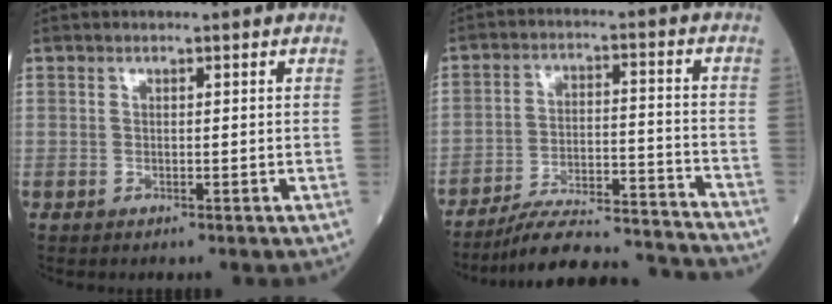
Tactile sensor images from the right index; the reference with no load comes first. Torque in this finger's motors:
{"motor_torque": [-0.19, -1.17, 0.25, 0.10]}